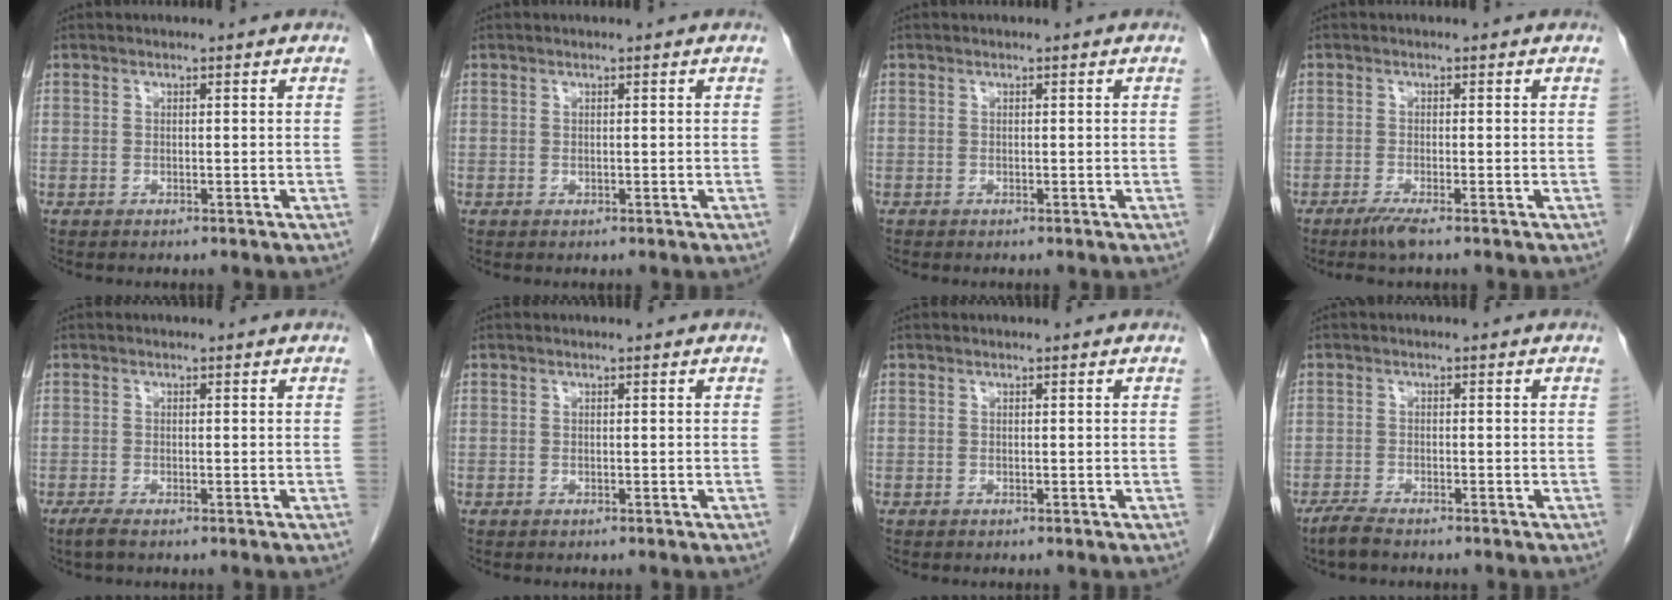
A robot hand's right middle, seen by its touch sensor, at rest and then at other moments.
{"total": 0.0}
{"total": 0.0}
{"total": 2.5, "force": [-1.8, -0.1, 1.8], "torque": [-0.039, -0.007, -0.038]}
{"total": 1.6, "force": [-1.2, 0.1, 1.1], "torque": [-0.031, -0.007, -0.024]}
{"total": 0.0}
{"total": 0.0}
{"total": 3.0, "force": [-2.5, 0.4, 1.6], "torque": [-0.039, -0.007, -0.045]}